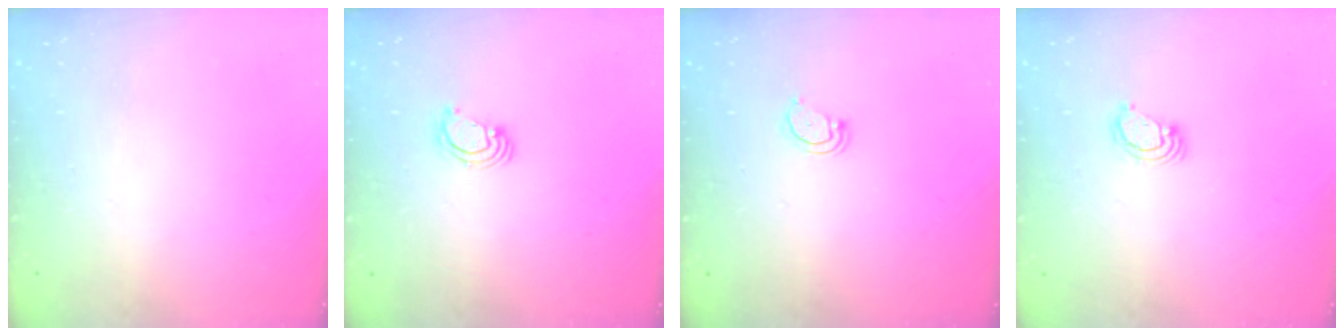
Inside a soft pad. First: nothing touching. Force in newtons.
{"total": 2.6, "press": 2.6, "slide": 0.1}
{"total": 2.3, "press": 2.3, "slide": 0.2}
{"total": 2.9, "press": 2.9, "slide": 0.3}